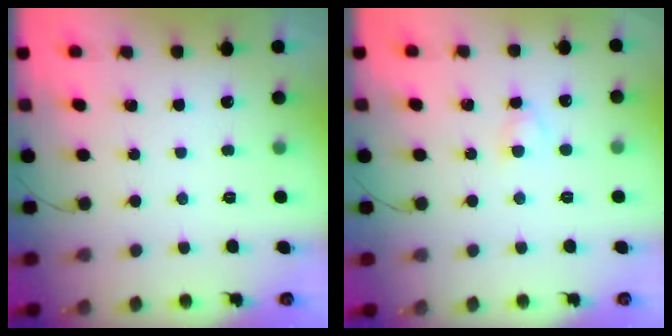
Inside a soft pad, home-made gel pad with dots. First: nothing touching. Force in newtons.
{"total": 2.5, "press": 2.3, "slide": 1.0}